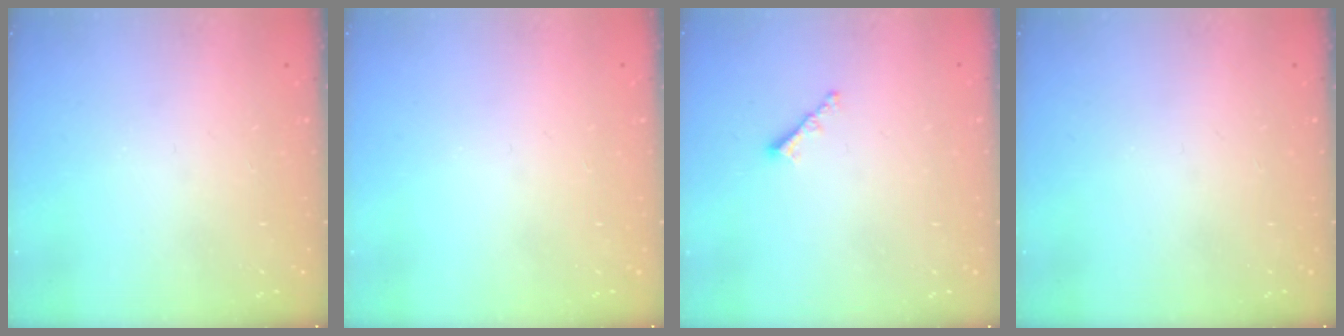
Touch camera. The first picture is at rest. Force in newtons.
{"total": 0.0}
{"total": 1.8, "press": 1.7, "slide": 0.5}
{"total": 0.0}